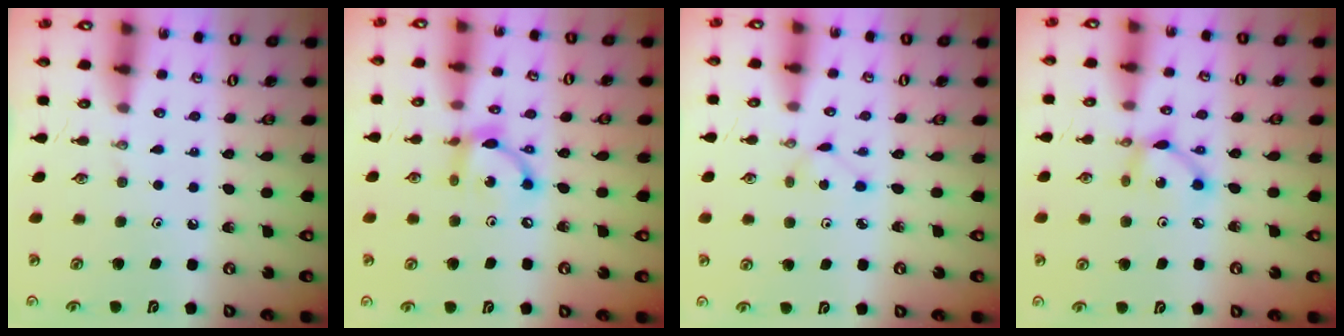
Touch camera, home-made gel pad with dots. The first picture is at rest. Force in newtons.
{"total": 11.1, "press": 11.1, "slide": 0.7}
{"total": 1.6, "press": 1.6, "slide": 0.2}
{"total": 7.0, "press": 7.0, "slide": 0.3}